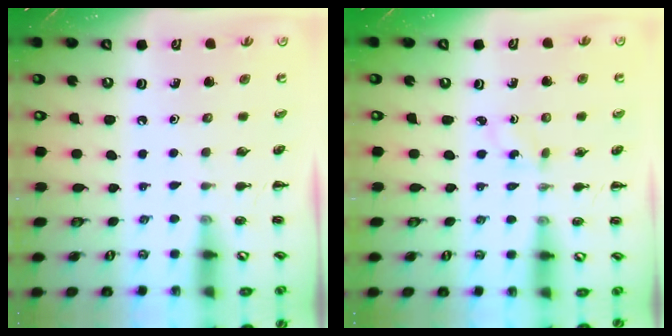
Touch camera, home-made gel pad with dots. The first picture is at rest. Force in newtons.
{"total": 1.5, "press": 1.4, "slide": 0.7}